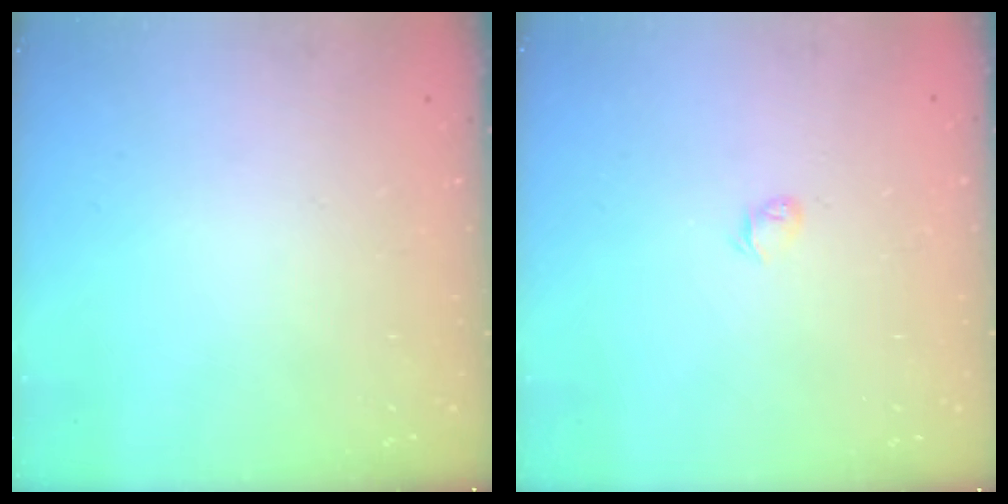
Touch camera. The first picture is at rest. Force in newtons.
{"total": 2.6, "press": 2.5, "slide": 0.6}